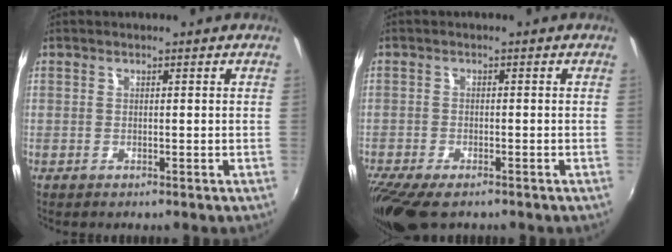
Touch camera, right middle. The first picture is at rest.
{"total": 9.7, "force": [-7.3, 3.2, 5.6], "torque": [-0.135, -0.046, -0.131]}